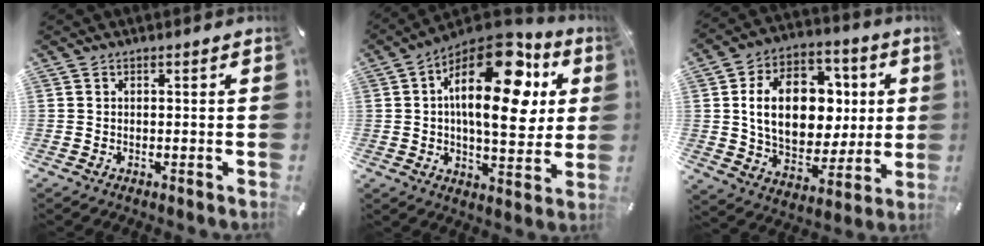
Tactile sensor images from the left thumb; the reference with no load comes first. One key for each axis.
{"total": 22.5, "fx": 8.0, "fy": 11.5, "fz": 17.6, "tx": -0.281, "ty": -0.043, "tz": 0.127}
{"total": 18.6, "fx": 2.6, "fy": 13.6, "fz": 12.4, "tx": -0.210, "ty": 0.001, "tz": 0.054}